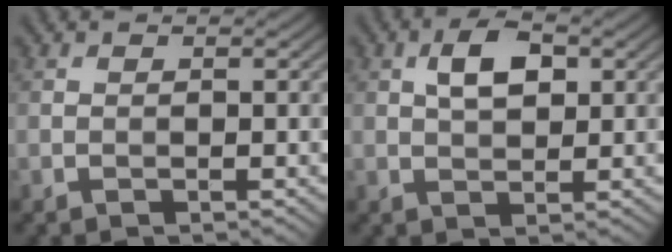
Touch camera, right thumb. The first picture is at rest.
{"total": 4.7, "force": [1.4, 2.5, 3.7], "torque": [-0.072, 0.006, 0.021]}